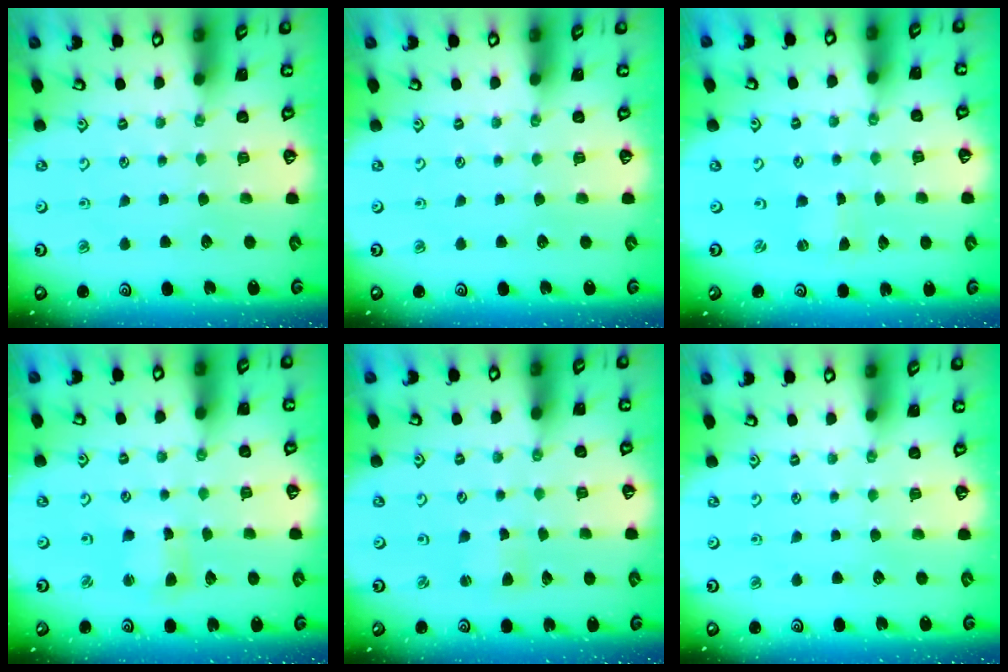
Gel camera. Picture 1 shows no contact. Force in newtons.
{"total": 0.0}
{"total": 0.0}
{"total": 3.6, "press": 3.6, "slide": 0.3}
{"total": 2.9, "press": 2.8, "slide": 0.4}
{"total": 0.0}